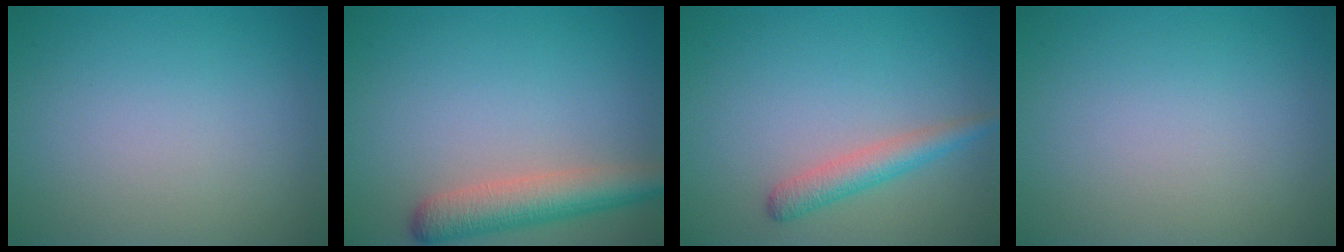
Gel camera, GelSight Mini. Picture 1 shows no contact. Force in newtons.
{"total": 4.7, "press": 4.7, "slide": 0.4}
{"total": 2.6, "press": 2.6, "slide": 0.0}
{"total": 0.0}